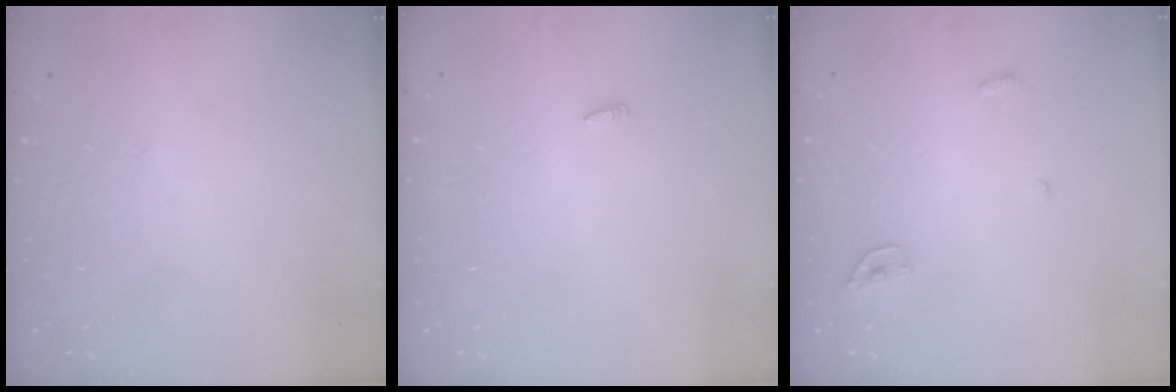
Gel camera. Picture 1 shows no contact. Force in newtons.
{"total": 1.8, "press": 1.7, "slide": 0.6}
{"total": 3.6, "press": 3.5, "slide": 0.4}